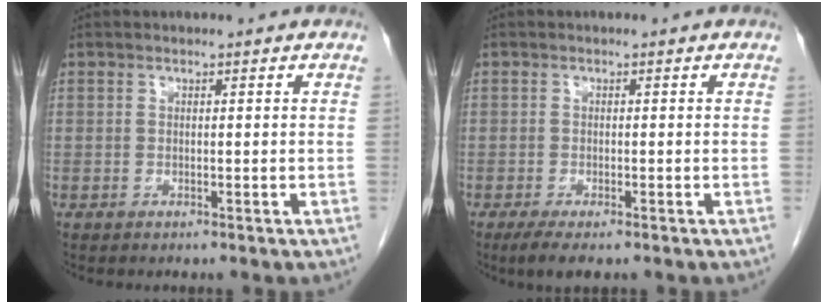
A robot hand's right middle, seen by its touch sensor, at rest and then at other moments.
{"total": 3.4, "force": [-2.2, 0.9, 2.3], "torque": [-0.044, -0.009, -0.035]}